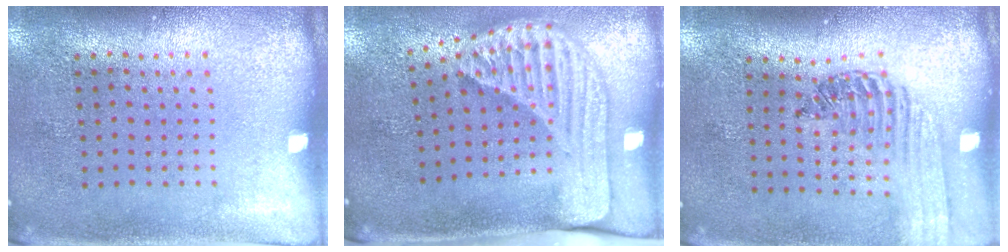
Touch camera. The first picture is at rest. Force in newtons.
{"total": 2.5, "press": 1.7, "slide": 1.7}
{"total": 1.3, "press": 1.3, "slide": 0.4}